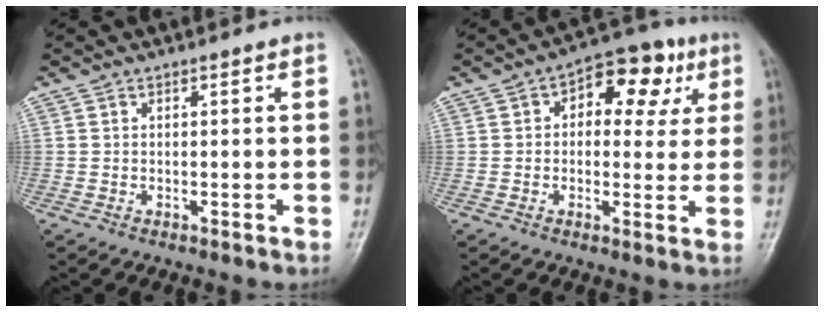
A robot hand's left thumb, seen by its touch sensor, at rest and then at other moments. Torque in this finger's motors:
{"motor_torque": [0.03, 0.25, 0.02, -0.14, 0.07]}